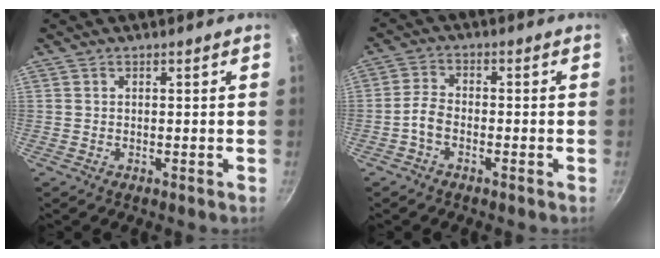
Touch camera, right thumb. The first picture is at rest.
{"total": 3.9, "force": [-2.0, 2.2, 2.5], "torque": [-0.058, 0.023, -0.048]}